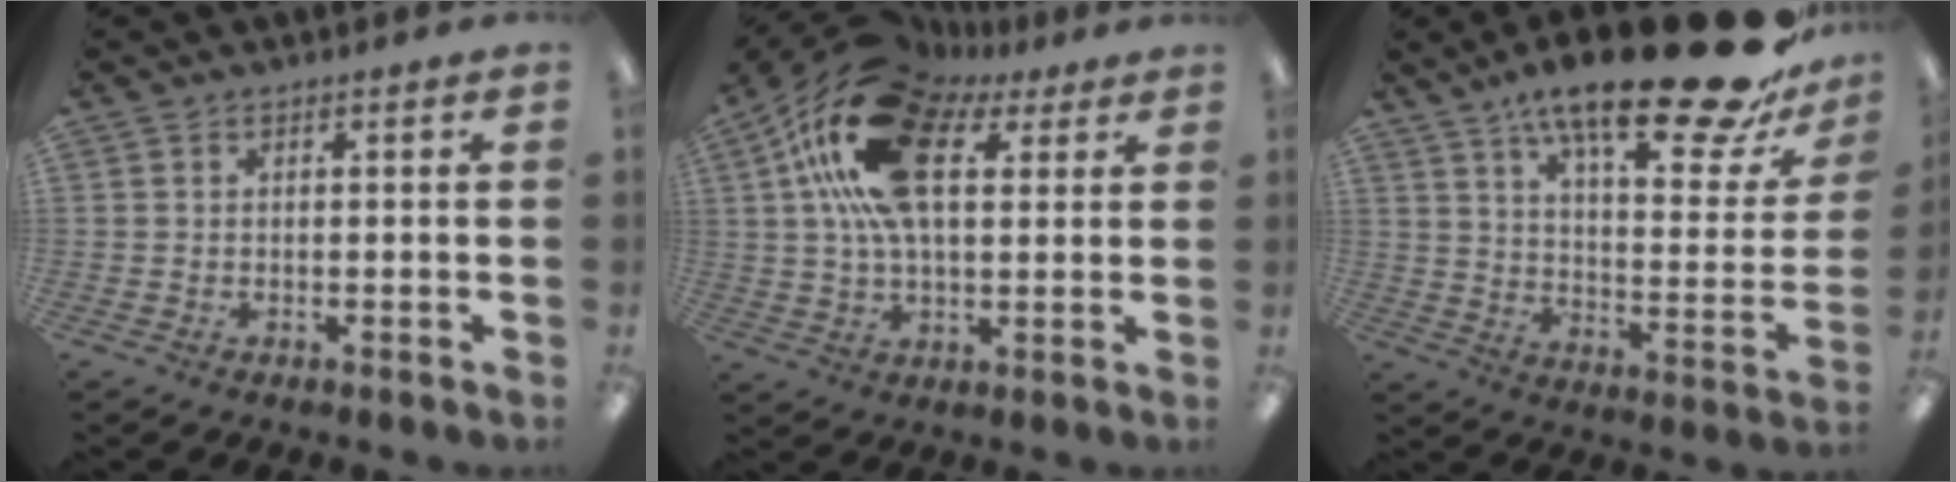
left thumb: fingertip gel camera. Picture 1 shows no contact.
{"total": 22.5, "force": [8.6, 12.4, 16.7], "torque": [-0.320, -0.006, 0.146]}
{"total": 24.8, "force": [17.6, 6.2, 16.4], "torque": [-0.245, -0.122, 0.281]}